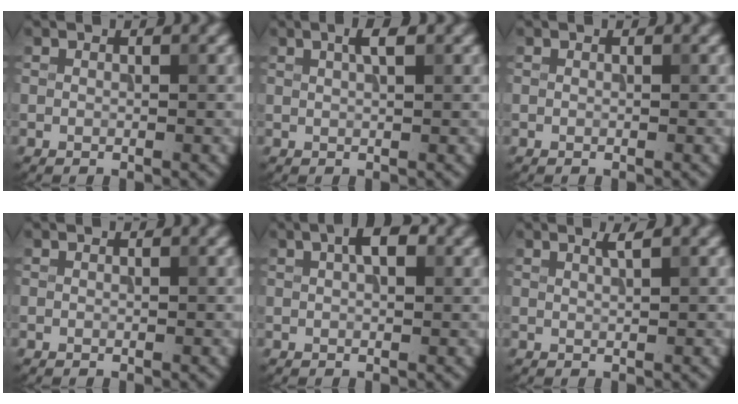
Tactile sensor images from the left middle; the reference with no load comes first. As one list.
[{"total": 1.7, "force": [0.8, 0.3, 1.5], "torque": [-0.022, 0.006, 0.012]}, {"total": 0.0}, {"total": 0.0}, {"total": 2.5, "force": [1.0, 1.1, 2.1], "torque": [-0.031, 0.008, 0.014]}, {"total": 1.2, "force": [0.7, 0.3, 1.0], "torque": [-0.009, 0.002, 0.009]}]